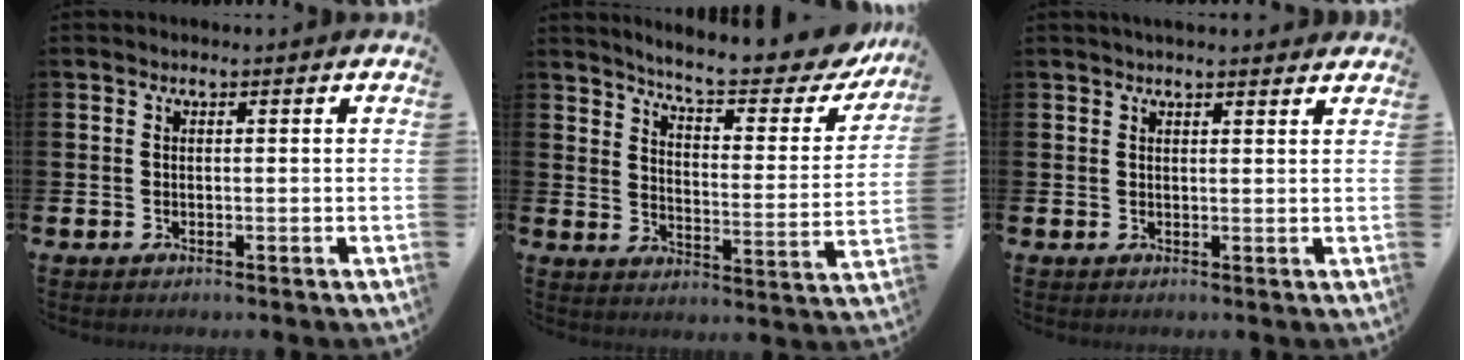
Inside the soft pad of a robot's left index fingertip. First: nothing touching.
{"total": 7.4, "force": [6.6, 1.0, 3.1], "torque": [-0.078, -0.050, 0.107]}
{"total": 1.9, "force": [1.8, 0.1, 0.3], "torque": [-0.003, -0.006, 0.032]}